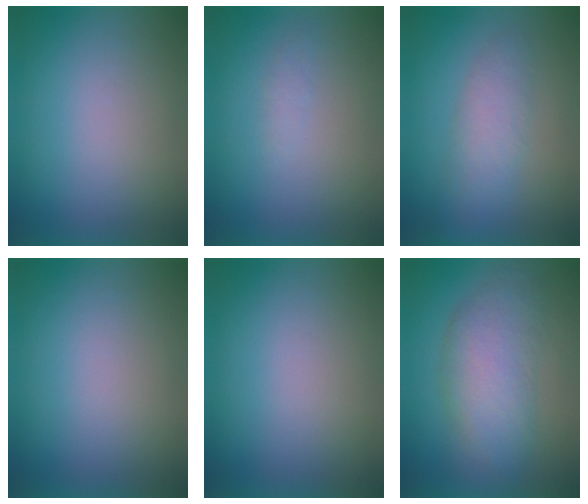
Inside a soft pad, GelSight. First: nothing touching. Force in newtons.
{"total": 1.2}
{"total": 3.2}
{"total": 0.0}
{"total": 0.0}
{"total": 7.1}